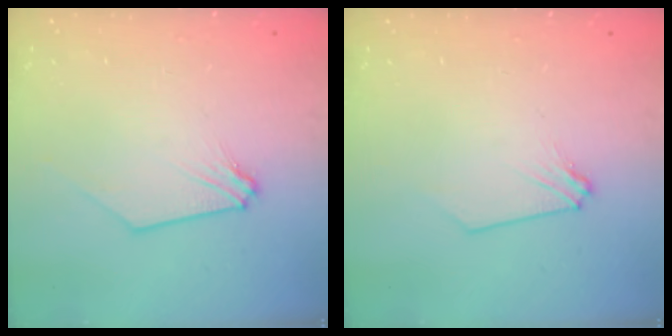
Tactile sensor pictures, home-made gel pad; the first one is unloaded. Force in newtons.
{"total": 0.0}